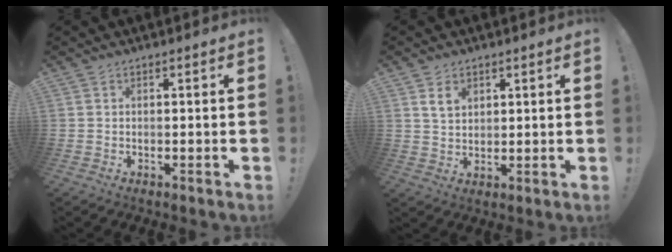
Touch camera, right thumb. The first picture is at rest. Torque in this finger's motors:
{"motor_torque": [-0.01, 0.22, 0.00, 0.00, 0.03]}